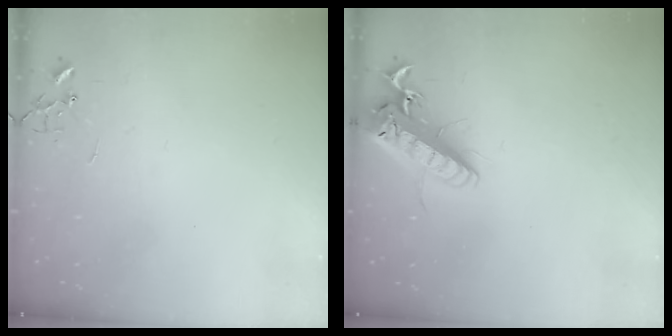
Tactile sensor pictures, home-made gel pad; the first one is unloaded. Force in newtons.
{"total": 20.4, "press": 19.9, "slide": 4.5}